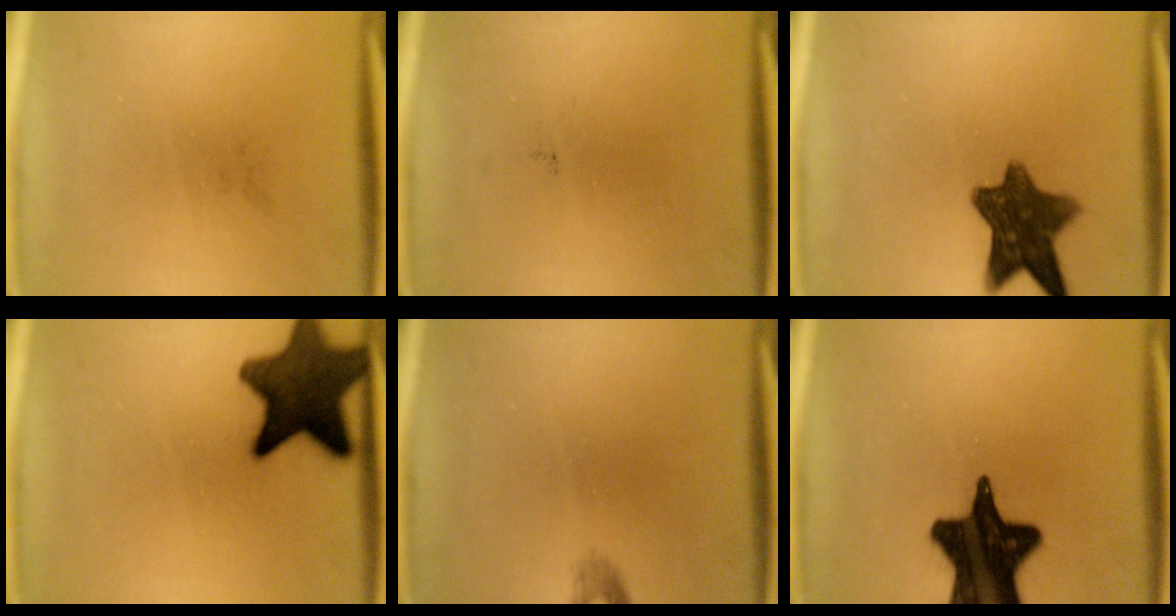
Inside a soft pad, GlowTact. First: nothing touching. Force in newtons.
{"total": 0.0}
{"total": 10.3}
{"total": 14.3}
{"total": 1.0}
{"total": 19.5}